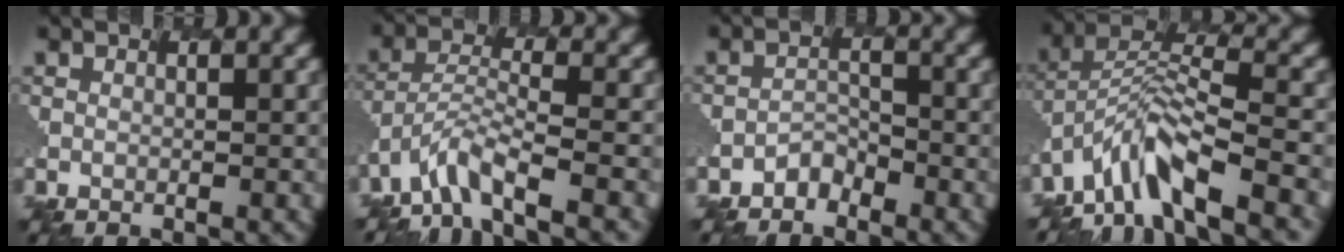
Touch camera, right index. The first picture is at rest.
{"total": 4.5, "force": [-3.9, 0.6, 2.1], "torque": [-0.052, 0.005, -0.083]}
{"total": 1.6, "force": [-1.4, 0.4, -0.7], "torque": [0.005, 0.012, -0.032]}
{"total": 7.5, "force": [-5.5, 2.0, 4.6], "torque": [-0.084, 0.012, -0.119]}